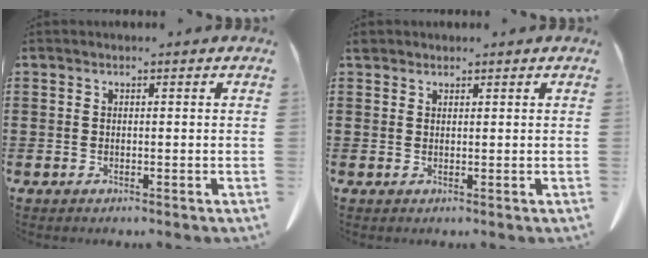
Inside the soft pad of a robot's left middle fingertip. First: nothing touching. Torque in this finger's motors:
{"motor_torque": [0.21, 0.24, 0.00, 0.01]}